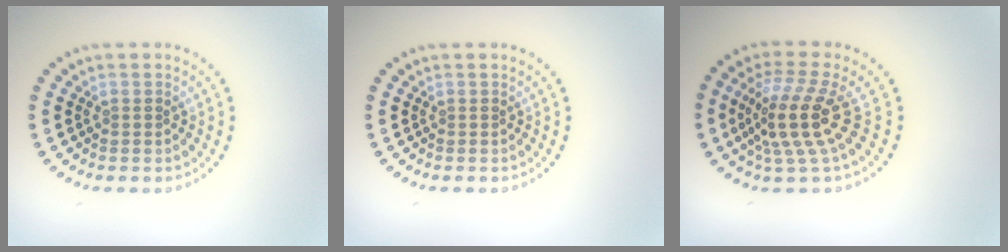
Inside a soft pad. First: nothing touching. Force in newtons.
{"total": 0.0}
{"total": 4.6, "press": 3.6, "slide": 3.0}